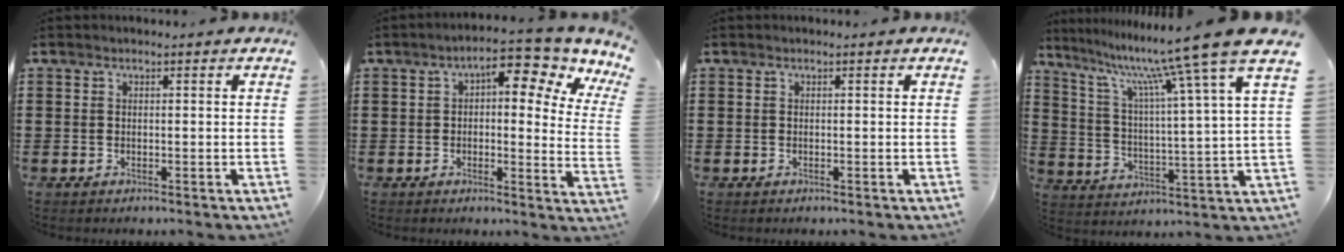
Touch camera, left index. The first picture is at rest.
{"total": 7.4, "force": [4.2, 1.8, 5.9], "torque": [-0.089, -0.026, 0.059]}
{"total": 0.0}
{"total": 12.3, "force": [10.0, -0.8, 7.1], "torque": [-0.160, -0.066, 0.153]}